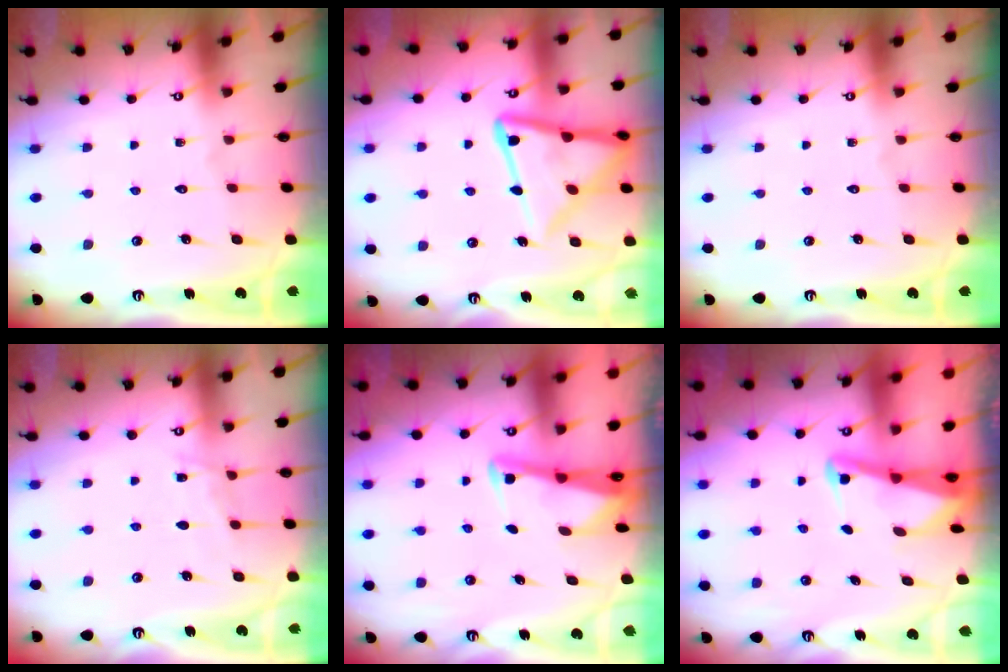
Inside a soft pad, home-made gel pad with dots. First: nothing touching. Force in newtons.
{"total": 16.8, "press": 16.7, "slide": 1.6}
{"total": 0.0}
{"total": 4.6, "press": 4.6, "slide": 0.6}
{"total": 2.9, "press": 2.9, "slide": 0.3}
{"total": 2.6, "press": 2.5, "slide": 0.6}